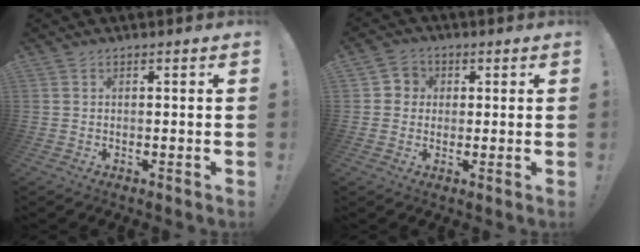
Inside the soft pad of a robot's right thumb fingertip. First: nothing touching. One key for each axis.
{"total": 4.5, "fx": 0.0, "fy": 4.4, "fz": 1.0, "tx": -0.012, "ty": 0.007, "tz": -0.001}